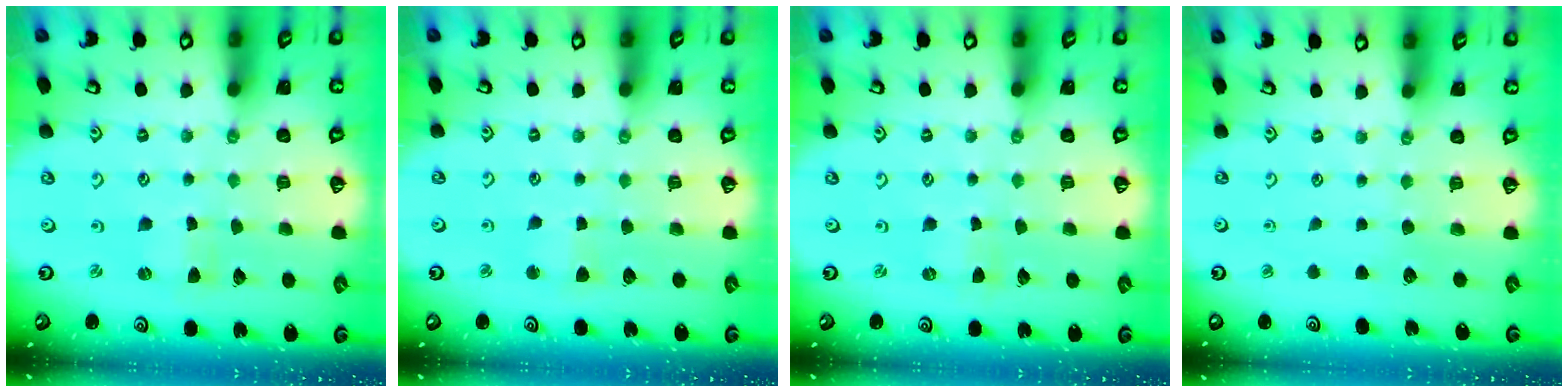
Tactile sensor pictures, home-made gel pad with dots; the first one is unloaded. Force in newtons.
{"total": 2.4, "press": 2.4, "slide": 0.3}
{"total": 0.0}
{"total": 0.0}